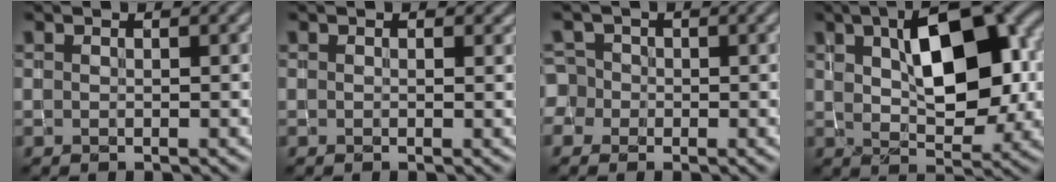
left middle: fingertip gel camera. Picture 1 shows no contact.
{"total": 0.8, "force": [0.4, 0.6, 0.3], "torque": [-0.002, -0.002, 0.010]}
{"total": 2.8, "force": [-0.2, 2.7, 0.6], "torque": [0.005, 0.027, -0.030]}
{"total": 9.2, "force": [2.2, 4.3, 7.8], "torque": [-0.117, 0.015, 0.032]}